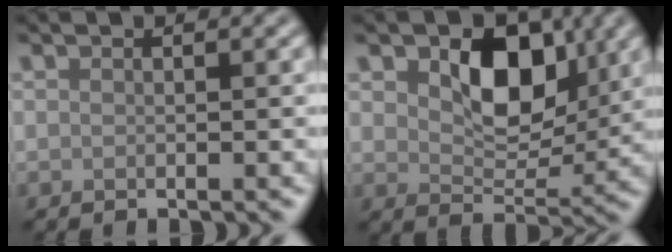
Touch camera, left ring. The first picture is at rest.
{"total": 6.5, "force": [2.1, 4.1, 4.6], "torque": [-0.073, -0.008, 0.030]}